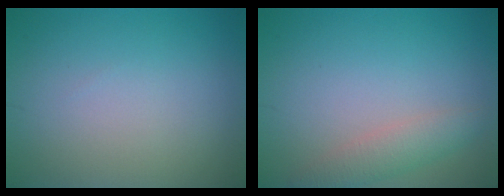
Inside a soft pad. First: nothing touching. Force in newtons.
{"total": 2.3, "press": 2.3, "slide": 0.1}